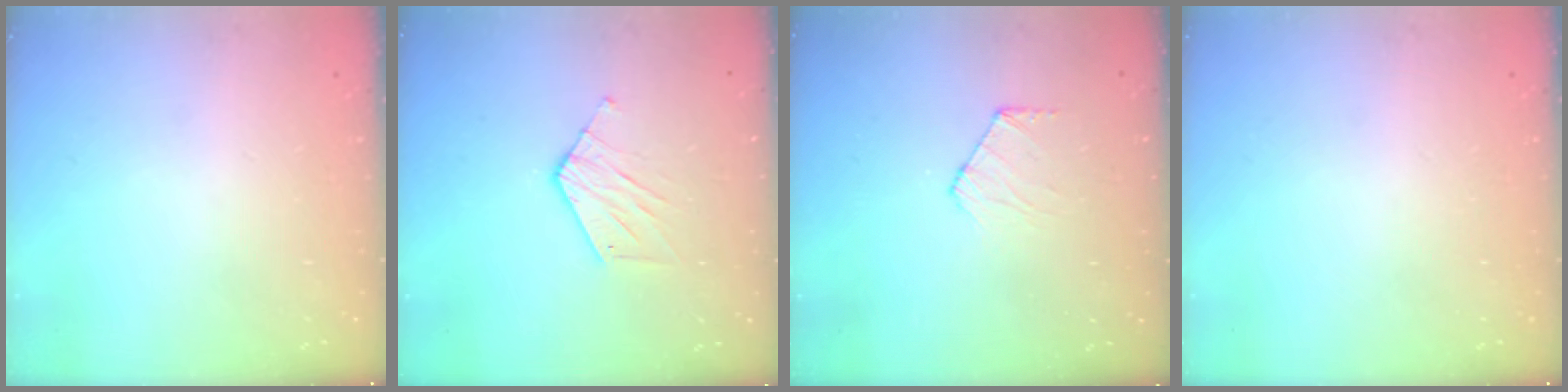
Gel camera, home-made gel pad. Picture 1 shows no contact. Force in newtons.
{"total": 7.1, "press": 7.1, "slide": 0.3}
{"total": 6.5, "press": 6.4, "slide": 0.6}
{"total": 0.0}